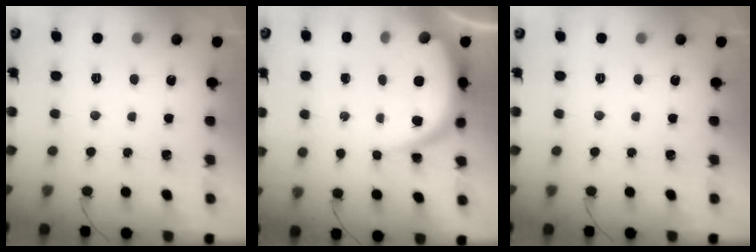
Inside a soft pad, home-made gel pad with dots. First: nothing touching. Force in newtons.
{"total": 9.9, "press": 9.9, "slide": 0.8}
{"total": 0.0}